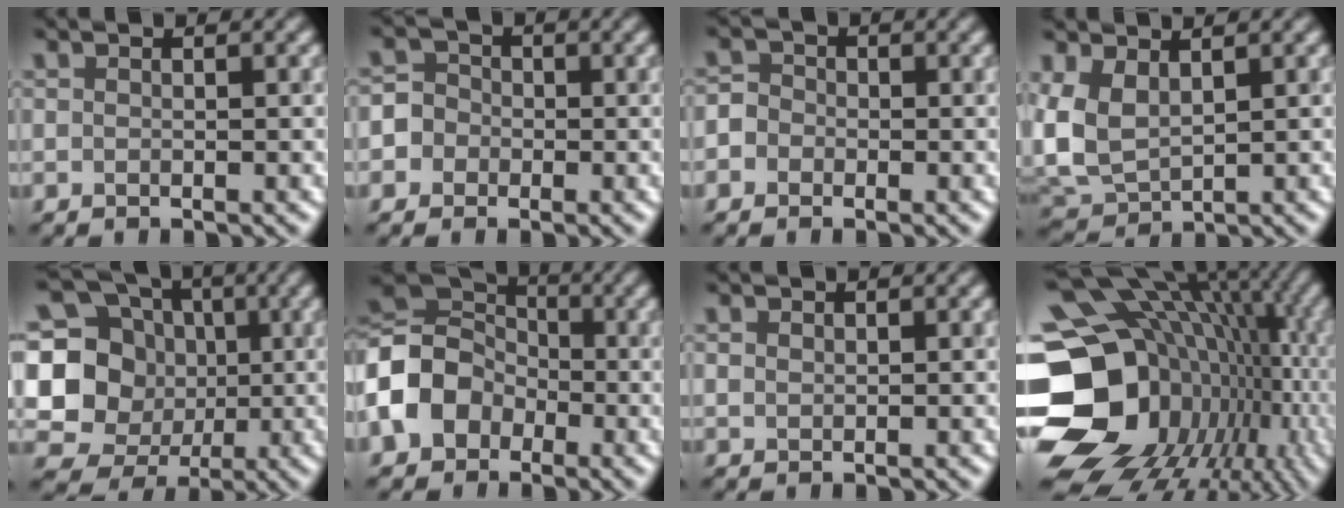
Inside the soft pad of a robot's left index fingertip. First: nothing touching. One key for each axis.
{"total": 4.9, "fx": -2.0, "fy": 4.4, "fz": 0.5, "tx": 0.009, "ty": 0.011, "tz": -0.061}
{"total": 3.2, "fx": -1.4, "fy": 2.9, "fz": 0.6, "tx": 0.016, "ty": 0.012, "tz": -0.053}
{"total": 4.9, "fx": 1.7, "fy": 2.9, "fz": 3.5, "tx": -0.096, "ty": 0.002, "tz": 0.033}
{"total": 14.6, "fx": -0.3, "fy": 13.7, "fz": 4.8, "tx": -0.154, "ty": 0.024, "tz": -0.021}
{"total": 9.2, "fx": -2.7, "fy": 7.5, "fz": 4.6, "tx": -0.104, "ty": -0.001, "tz": -0.078}
{"total": 0.7, "fx": 0.5, "fy": 0.4, "fz": 0.0, "tx": -0.001, "ty": 0.001, "tz": 0.012}
{"total": 22.1, "fx": -3.7, "fy": 17.5, "fz": 13.0, "tx": -0.239, "ty": -0.001, "tz": -0.077}